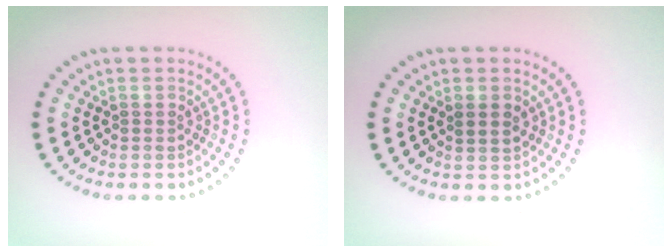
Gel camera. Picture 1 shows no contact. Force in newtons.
{"total": 1.3, "press": 1.1, "slide": 0.5}